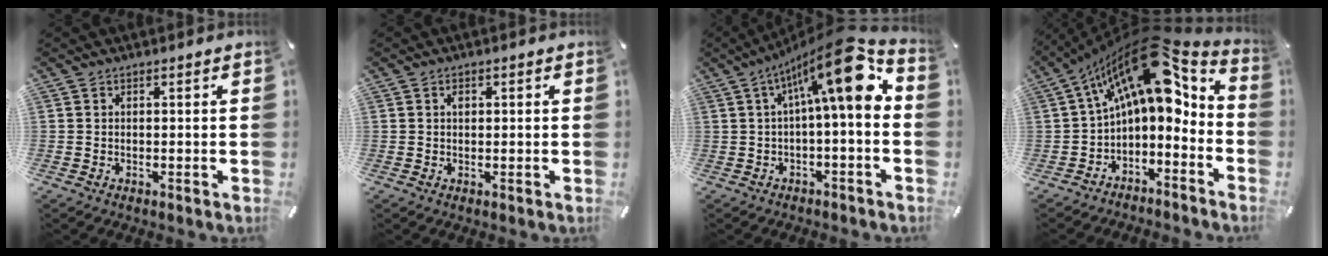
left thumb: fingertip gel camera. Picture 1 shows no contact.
{"total": 1.1, "force": [0.3, 0.8, 0.8], "torque": [-0.008, 0.000, 0.003]}
{"total": 16.6, "force": [4.9, 4.3, 15.2], "torque": [-0.224, -0.039, 0.072]}
{"total": 17.9, "force": [7.5, 8.8, 13.7], "torque": [-0.233, -0.054, 0.124]}